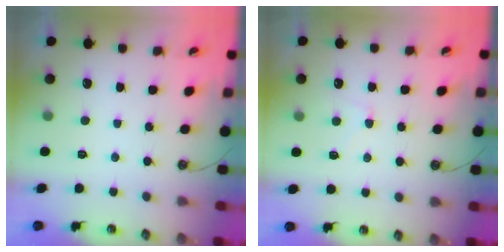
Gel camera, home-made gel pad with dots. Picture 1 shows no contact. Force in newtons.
{"total": 1.3, "press": 1.2, "slide": 0.6}